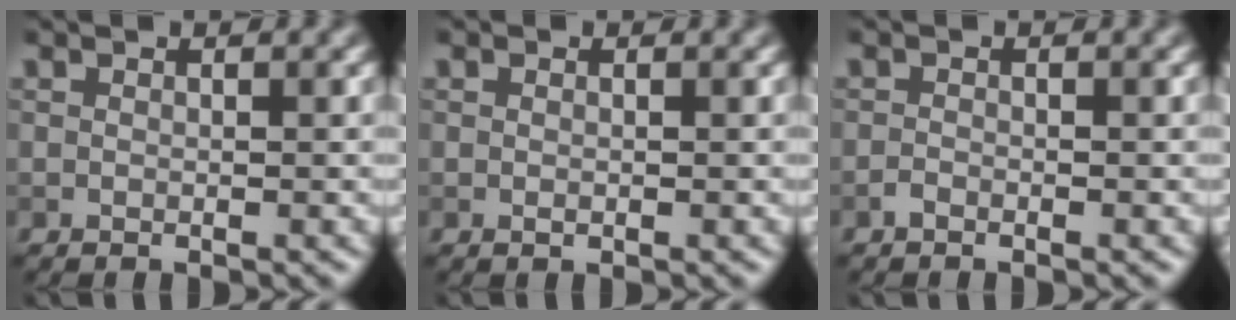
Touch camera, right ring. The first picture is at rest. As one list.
[{"total": 0.5, "force": [-0.1, 0.4, 0.3], "torque": [-0.002, -0.003, -0.002]}, {"total": 0.6, "force": [-0.5, 0.2, 0.2], "torque": [-0.004, 0.000, -0.011]}]